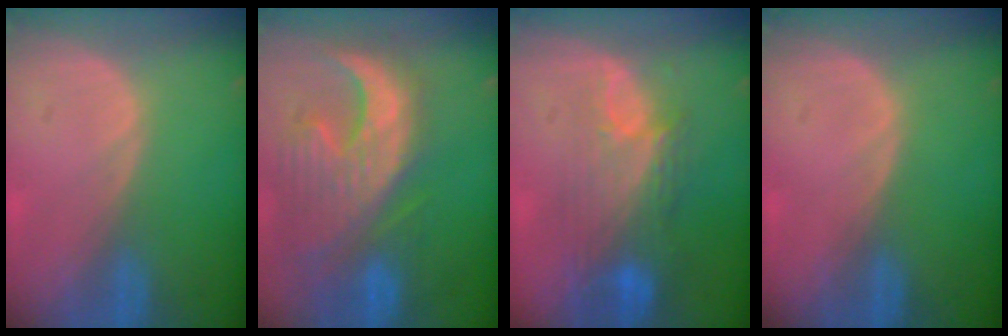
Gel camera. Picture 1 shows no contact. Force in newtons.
{"total": 13.2, "press": 11.3, "slide": 6.8}
{"total": 9.7, "press": 8.0, "slide": 5.5}
{"total": 0.0}